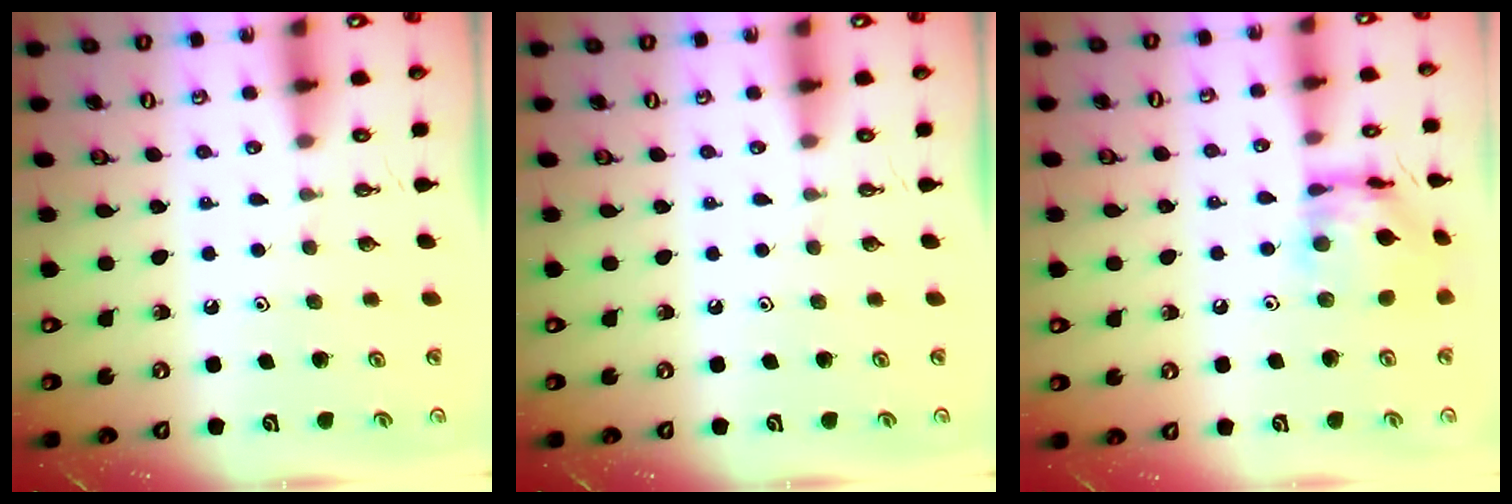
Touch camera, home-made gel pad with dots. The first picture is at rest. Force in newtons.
{"total": 0.0}
{"total": 13.2, "press": 13.2, "slide": 1.3}